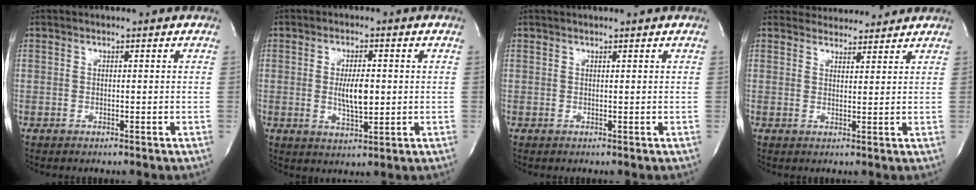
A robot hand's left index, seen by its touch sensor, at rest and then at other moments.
{"total": 5.4, "force": [0.1, 1.6, 5.2], "torque": [-0.094, -0.007, 0.006]}
{"total": 1.5, "force": [1.4, -0.2, 0.6], "torque": [-0.010, 0.009, 0.021]}
{"total": 5.7, "force": [5.6, 1.4, 0.3], "torque": [-0.003, 0.012, 0.073]}